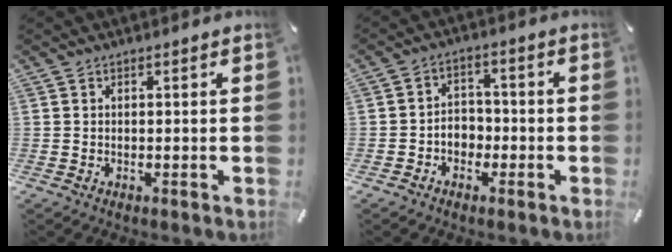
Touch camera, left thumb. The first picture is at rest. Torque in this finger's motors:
{"motor_torque": [-0.01, 0.04, 0.01, 0.04, -0.01]}